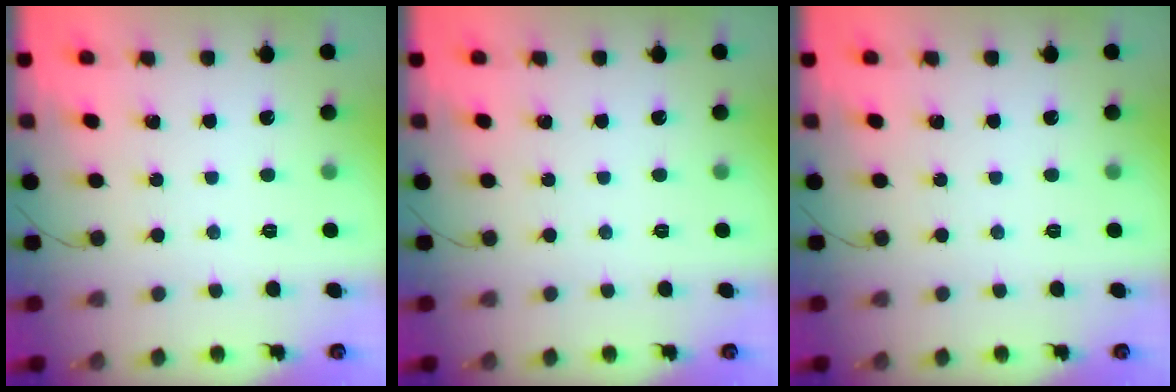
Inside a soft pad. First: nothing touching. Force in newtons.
{"total": 0.0}
{"total": 0.0}